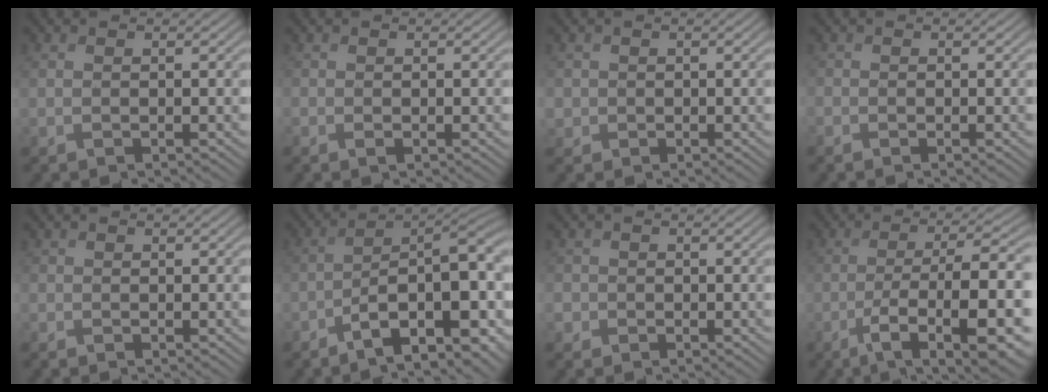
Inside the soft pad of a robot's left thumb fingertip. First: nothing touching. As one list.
[{"total": 0.9, "force": [-0.3, 0.7, 0.5], "torque": [-0.010, -0.005, -0.006]}, {"total": 1.7, "force": [0.0, 1.7, 0.1], "torque": [-0.002, -0.004, -0.001]}, {"total": 1.1, "force": [-0.8, 0.7, 0.2], "torque": [-0.006, -0.005, -0.020]}, {"total": 0.7, "force": [-0.5, 0.5, 0.0], "torque": [-0.001, -0.006, -0.011]}, {"total": 14.0, "force": [-6.0, 5.6, 11.3], "torque": [-0.149, -0.005, -0.093]}, {"total": 1.6, "force": [-0.5, 1.5, 0.1], "torque": [0.004, -0.003, -0.014]}, {"total": 13.0, "force": [-5.7, 3.6, 11.2], "torque": [-0.175, -0.002, -0.084]}]